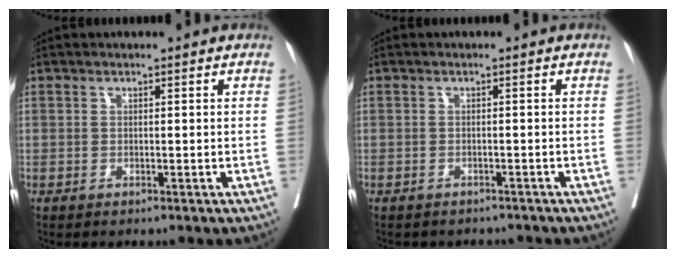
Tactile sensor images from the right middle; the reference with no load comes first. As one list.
[{"total": 4.7, "force": [-4.3, 1.7, 0.9], "torque": [-0.009, 0.000, -0.052]}]